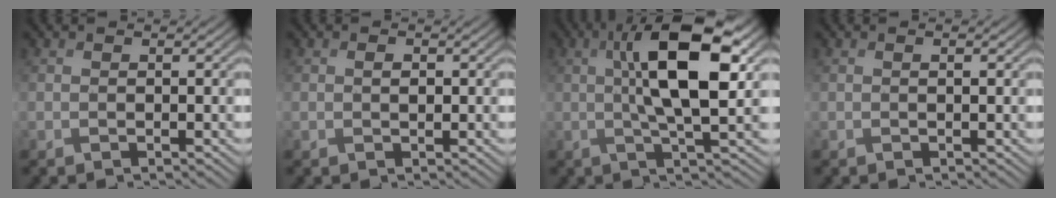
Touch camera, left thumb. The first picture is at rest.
{"total": 1.1, "force": [-0.1, 0.7, 0.8], "torque": [-0.016, -0.002, -0.002]}
{"total": 10.7, "force": [2.0, 3.1, 10.0], "torque": [-0.171, 0.005, 0.029]}
{"total": 0.8, "force": [0.2, 0.2, 0.8], "torque": [-0.008, -0.003, 0.005]}